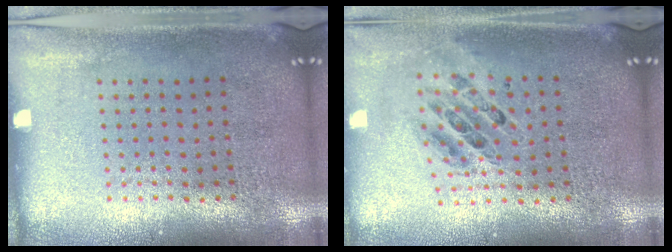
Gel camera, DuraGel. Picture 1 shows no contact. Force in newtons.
{"total": 0.7, "press": 0.7, "slide": 0.0}